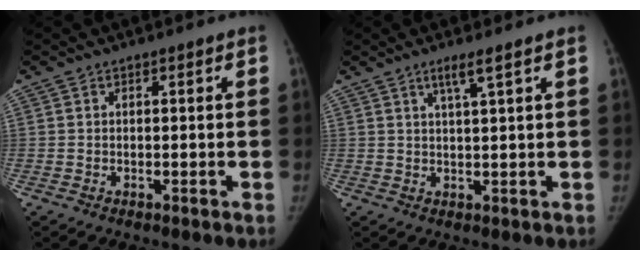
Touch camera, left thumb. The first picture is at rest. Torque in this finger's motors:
{"motor_torque": [-0.09, -0.25, 0.58, -0.16, -0.04]}